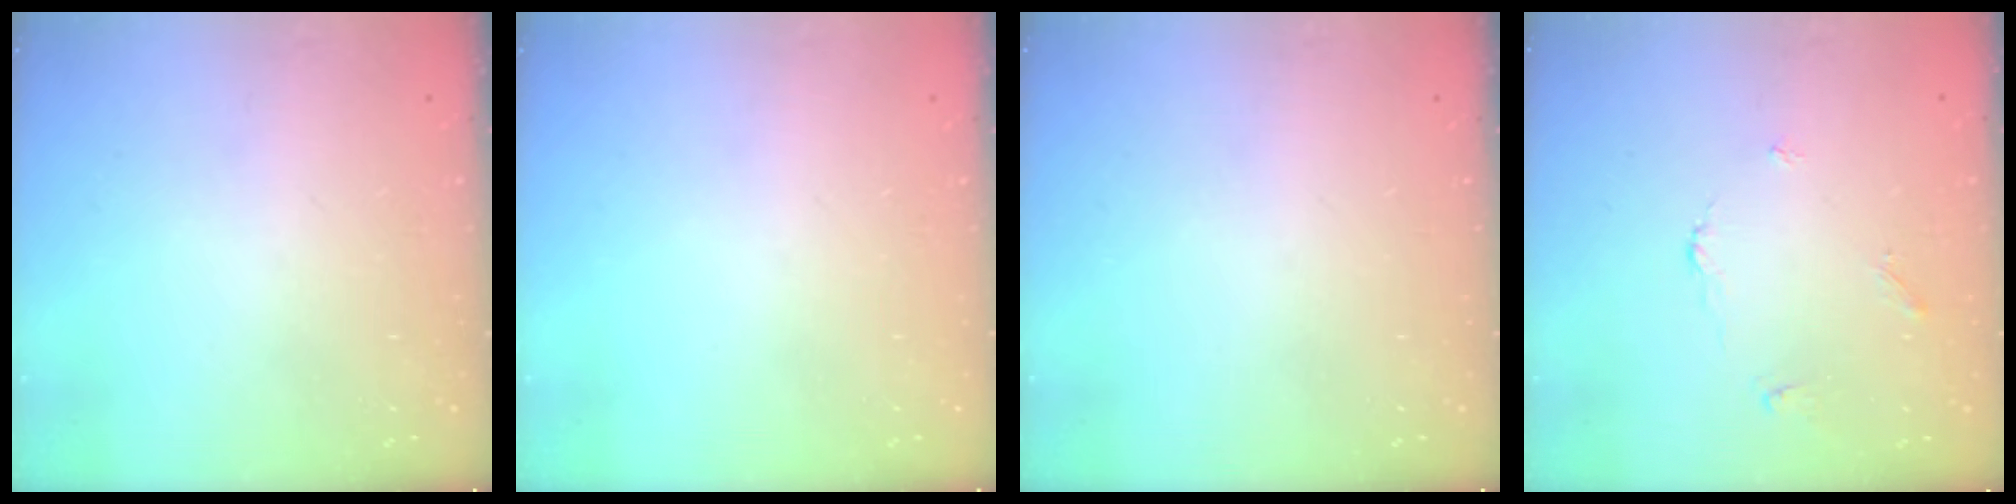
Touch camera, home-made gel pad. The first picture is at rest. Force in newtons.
{"total": 0.0}
{"total": 0.0}
{"total": 3.8, "press": 3.8, "slide": 0.1}